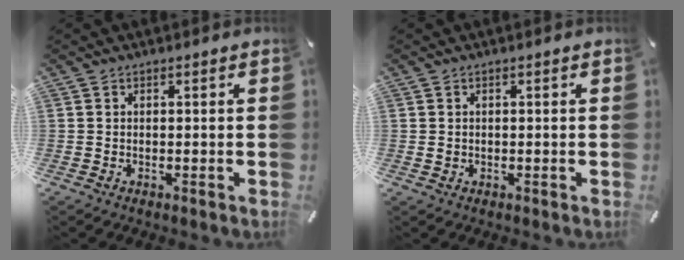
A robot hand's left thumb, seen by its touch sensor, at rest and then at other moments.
{"total": 1.0, "force": [-0.1, 1.0, 0.3], "torque": [-0.007, 0.005, -0.005]}